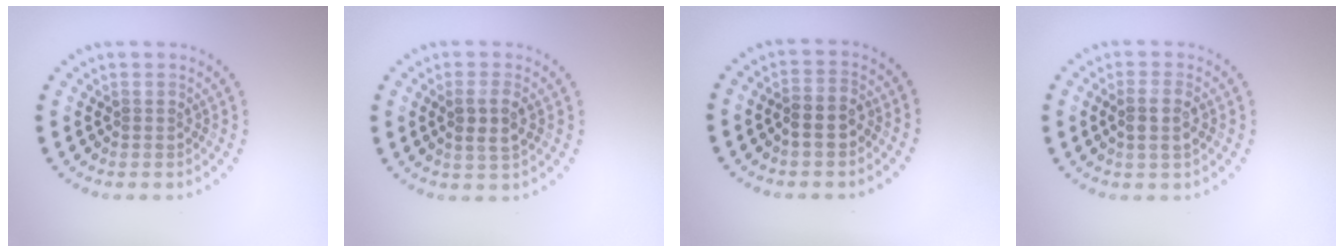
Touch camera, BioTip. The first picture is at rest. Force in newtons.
{"total": 2.3, "press": 2.2, "slide": 0.6}
{"total": 2.0, "press": 1.9, "slide": 0.6}
{"total": 2.2, "press": 2.1, "slide": 0.7}